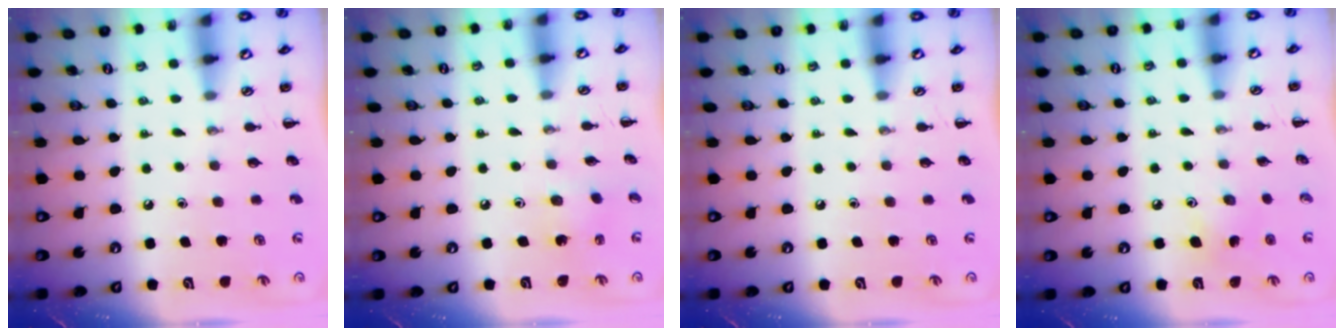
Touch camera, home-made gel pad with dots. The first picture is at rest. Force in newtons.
{"total": 2.2, "press": 2.0, "slide": 0.7}
{"total": 0.0}
{"total": 3.8, "press": 3.6, "slide": 1.2}